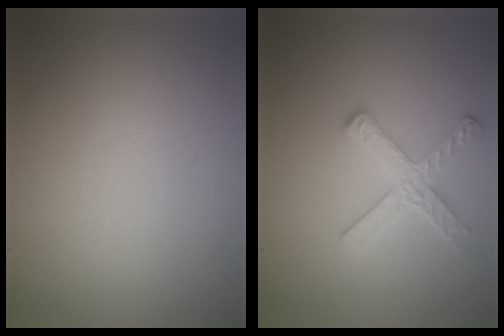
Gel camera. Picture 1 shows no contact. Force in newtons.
{"total": 2.8, "press": 2.7, "slide": 0.5}